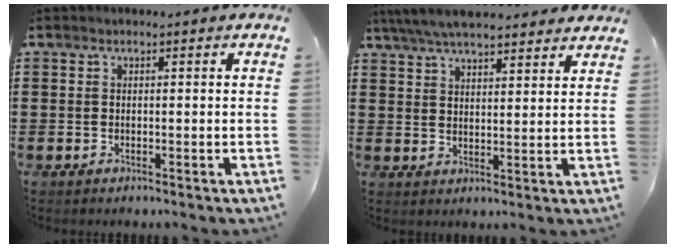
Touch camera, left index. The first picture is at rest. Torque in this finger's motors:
{"motor_torque": [1.10, -1.04, 0.49, 0.21]}